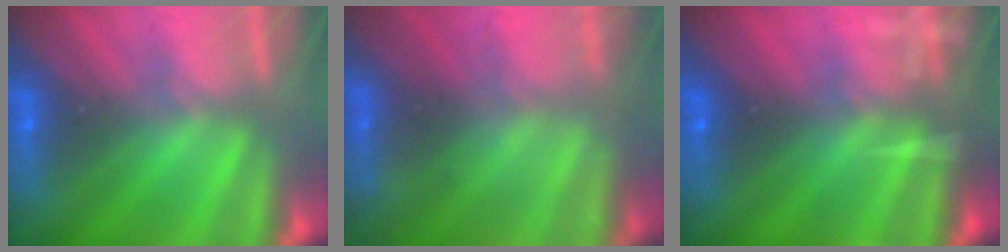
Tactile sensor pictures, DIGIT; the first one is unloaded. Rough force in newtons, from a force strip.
{"total": 2.1}
{"total": 9.2}